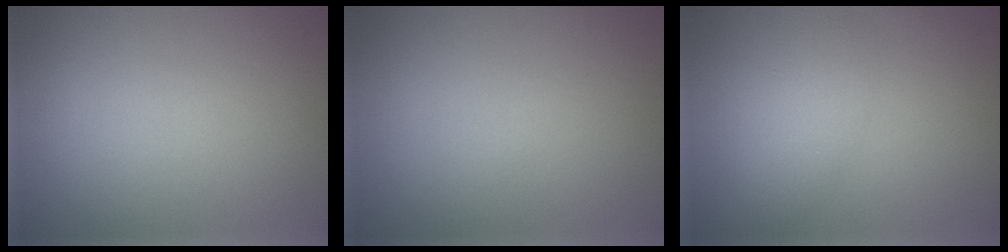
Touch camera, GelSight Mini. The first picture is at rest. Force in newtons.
{"total": 0.0}
{"total": 2.4, "press": 2.4, "slide": 0.1}